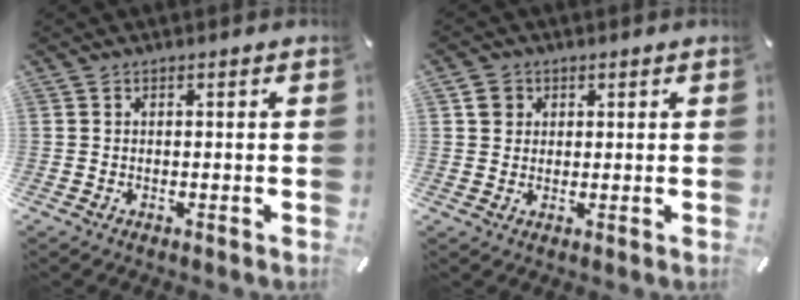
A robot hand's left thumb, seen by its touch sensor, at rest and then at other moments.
{"total": 3.2, "force": [1.1, 3.0, 0.6], "torque": [-0.002, -0.001, 0.016]}